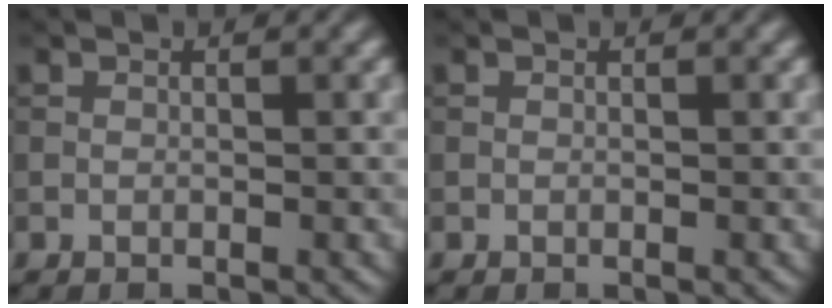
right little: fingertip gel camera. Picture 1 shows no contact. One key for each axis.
{"total": 0.0}